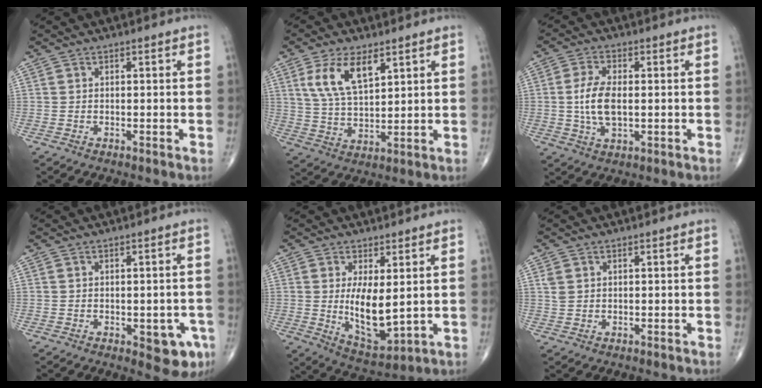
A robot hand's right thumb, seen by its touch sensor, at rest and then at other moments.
{"total": 9.7, "force": [4.8, 4.3, 7.3], "torque": [-0.129, -0.021, 0.100]}
{"total": 7.5, "force": [0.0, 3.6, 6.6], "torque": [-0.137, -0.004, -0.002]}
{"total": 6.1, "force": [-2.2, 2.8, 5.0], "torque": [-0.033, 0.000, -0.020]}
{"total": 9.6, "force": [0.9, 3.9, 8.7], "torque": [-0.136, -0.030, 0.033]}
{"total": 1.6, "force": [0.7, 1.2, 0.8], "torque": [-0.015, -0.001, 0.018]}